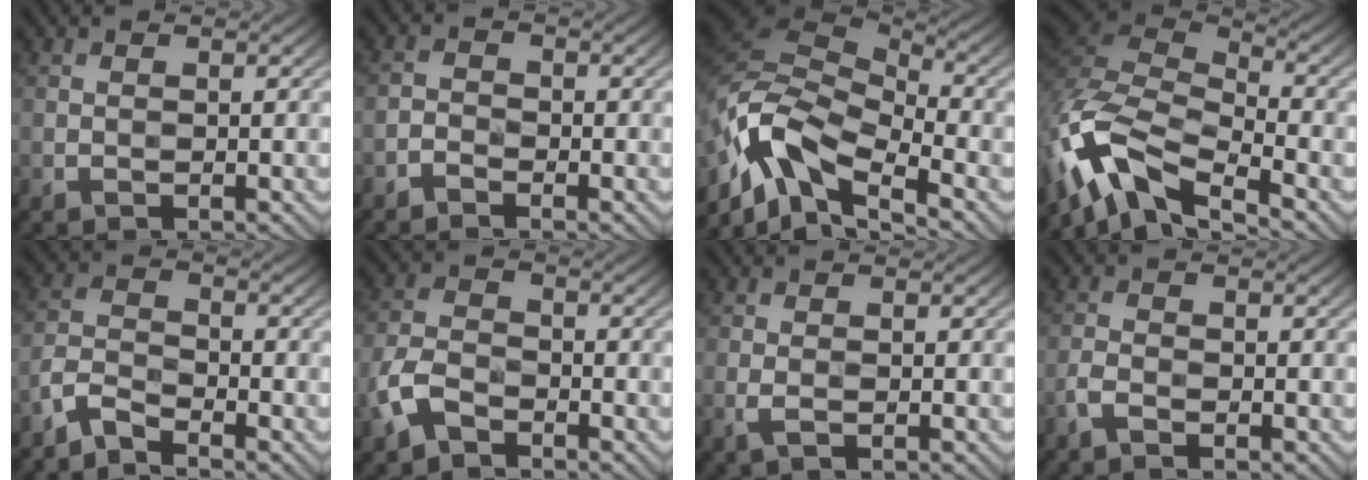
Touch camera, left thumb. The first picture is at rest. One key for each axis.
{"total": 1.9, "fx": -1.6, "fy": 0.9, "fz": 0.4, "tx": -0.006, "ty": 0.003, "tz": -0.040}
{"total": 12.3, "fx": -5.6, "fy": 6.1, "fz": 9.0, "tx": -0.193, "ty": -0.003, "tz": -0.125}
{"total": 12.5, "fx": -7.2, "fy": 5.1, "fz": 8.8, "tx": -0.196, "ty": -0.005, "tz": -0.152}
{"total": 3.9, "fx": -3.5, "fy": 1.0, "fz": 1.5, "tx": -0.042, "ty": -0.002, "tz": -0.087}
{"total": 5.7, "fx": -3.2, "fy": 3.5, "fz": 3.2, "tx": -0.078, "ty": -0.004, "tz": -0.078}
{"total": 1.4, "fx": -0.5, "fy": 0.7, "fz": 1.1, "tx": -0.032, "ty": -0.002, "tz": -0.014}
{"total": 1.8, "fx": -1.3, "fy": 0.8, "fz": 1.0, "tx": -0.026, "ty": -0.001, "tz": -0.034}